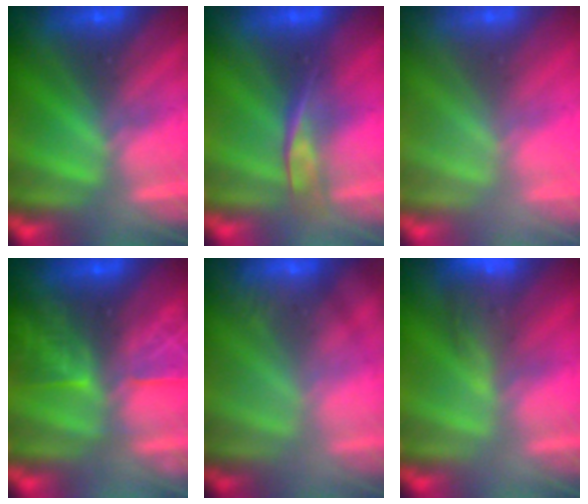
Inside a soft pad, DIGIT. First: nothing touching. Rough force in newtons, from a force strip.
{"total": 2.4}
{"total": 4.2}
{"total": 8.5}
{"total": 2.4}
{"total": 8.3}